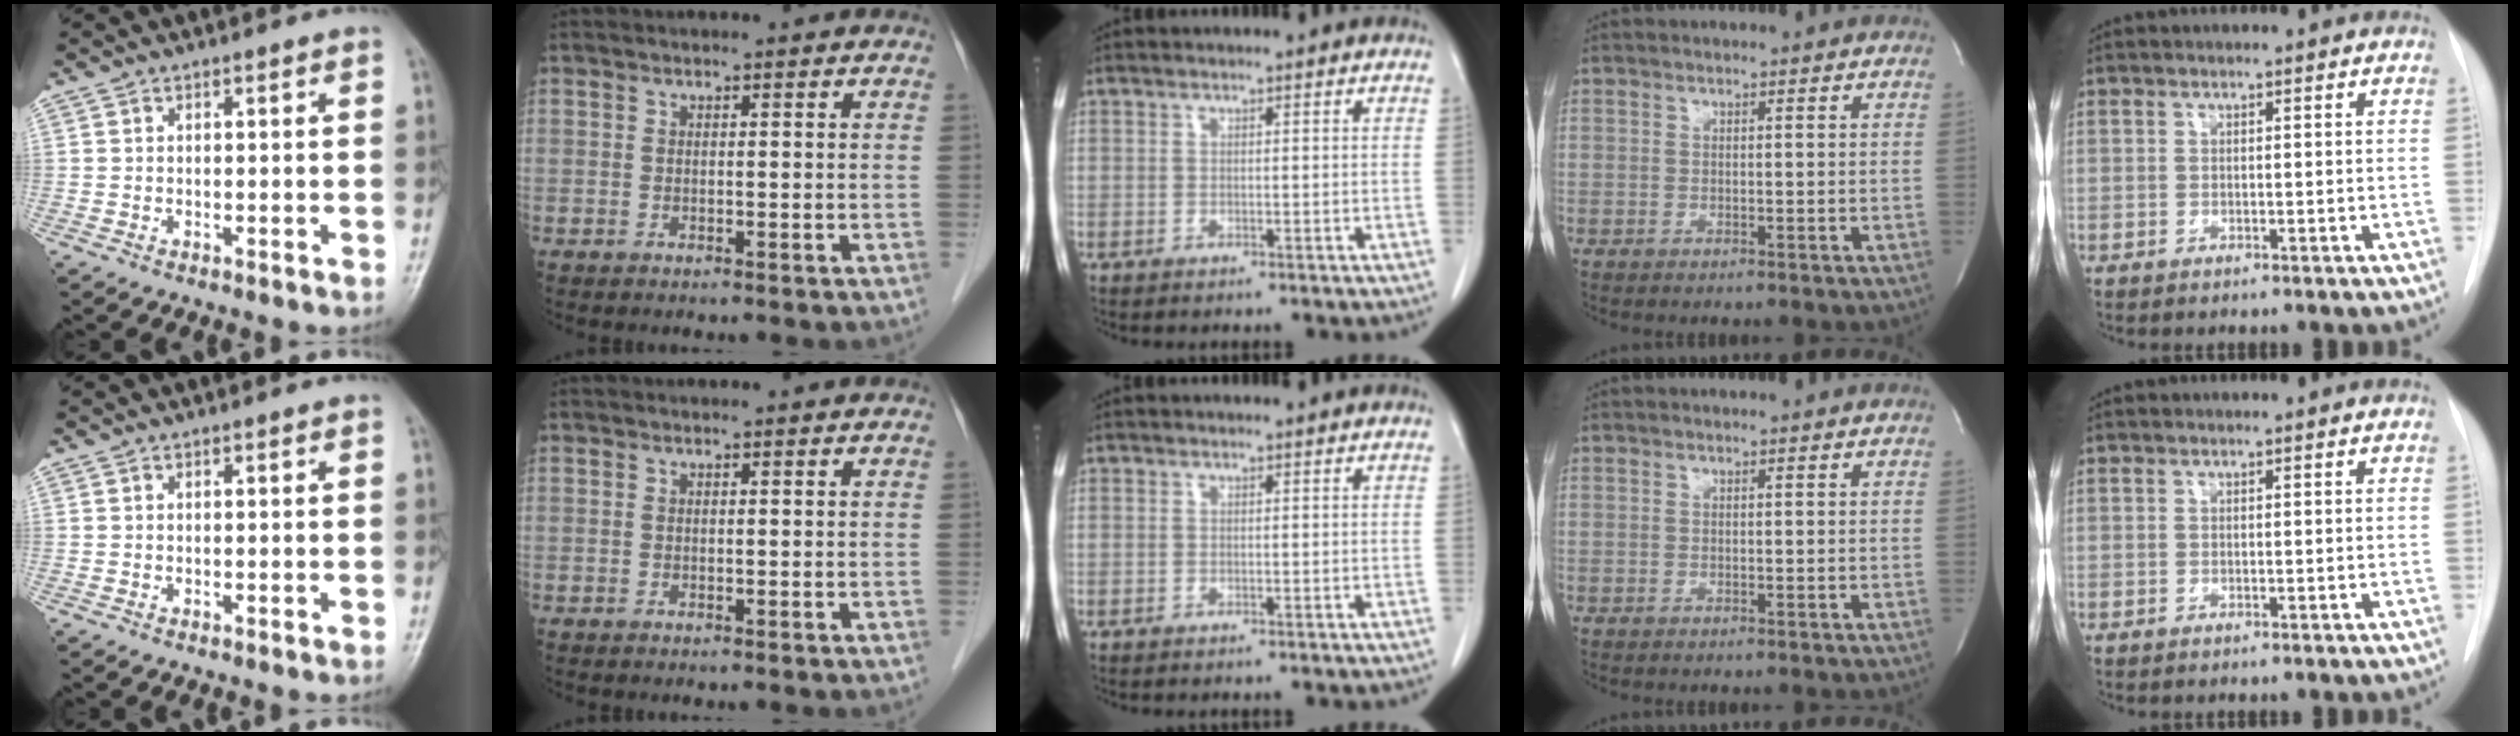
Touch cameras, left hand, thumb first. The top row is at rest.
{}